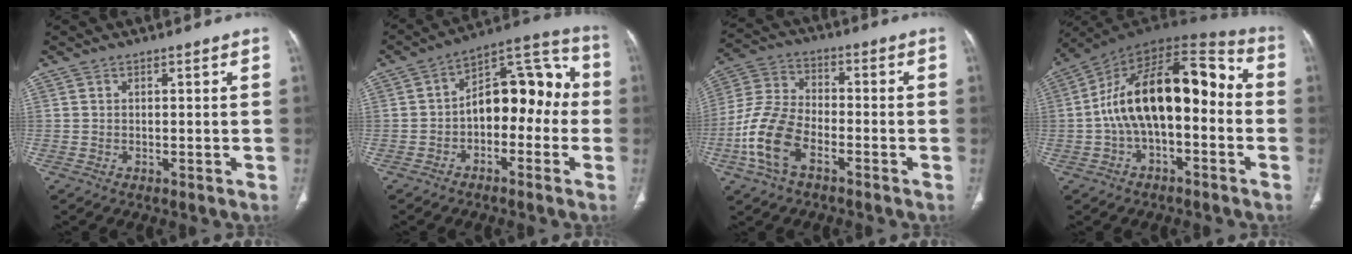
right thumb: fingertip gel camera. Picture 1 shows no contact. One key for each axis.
{"total": 14.2, "fx": -1.7, "fy": 8.7, "fz": 11.1, "tx": -0.116, "ty": 0.056, "tz": -0.039}
{"total": 12.3, "fx": -5.1, "fy": 6.9, "fz": 8.8, "tx": -0.192, "ty": 0.027, "tz": -0.103}
{"total": 19.7, "fx": -1.4, "fy": 10.3, "fz": 16.8, "tx": -0.258, "ty": 0.063, "tz": -0.028}